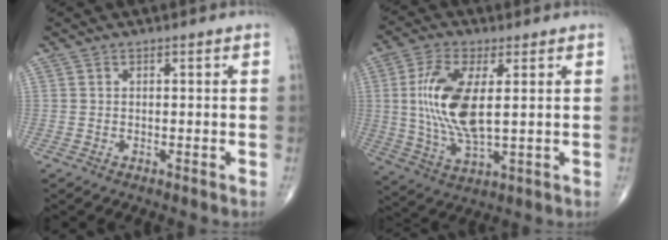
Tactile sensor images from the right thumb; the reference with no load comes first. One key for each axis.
{"total": 13.7, "fx": 1.9, "fy": 5.5, "fz": 12.4, "tx": -0.262, "ty": -0.014, "tz": 0.042}